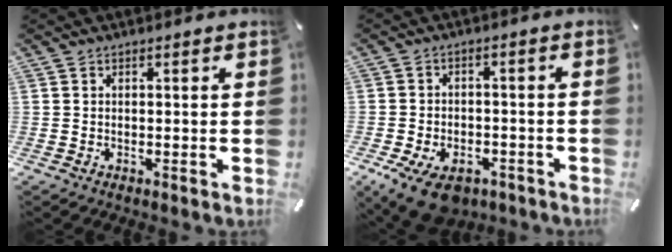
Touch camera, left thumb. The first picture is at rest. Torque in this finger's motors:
{"motor_torque": [1.59, 2.00, 0.95, 0.54, 0.14]}